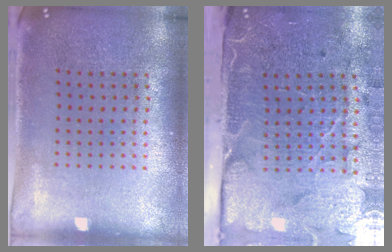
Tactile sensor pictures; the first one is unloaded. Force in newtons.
{"total": 5.1, "press": 4.0, "slide": 3.1}